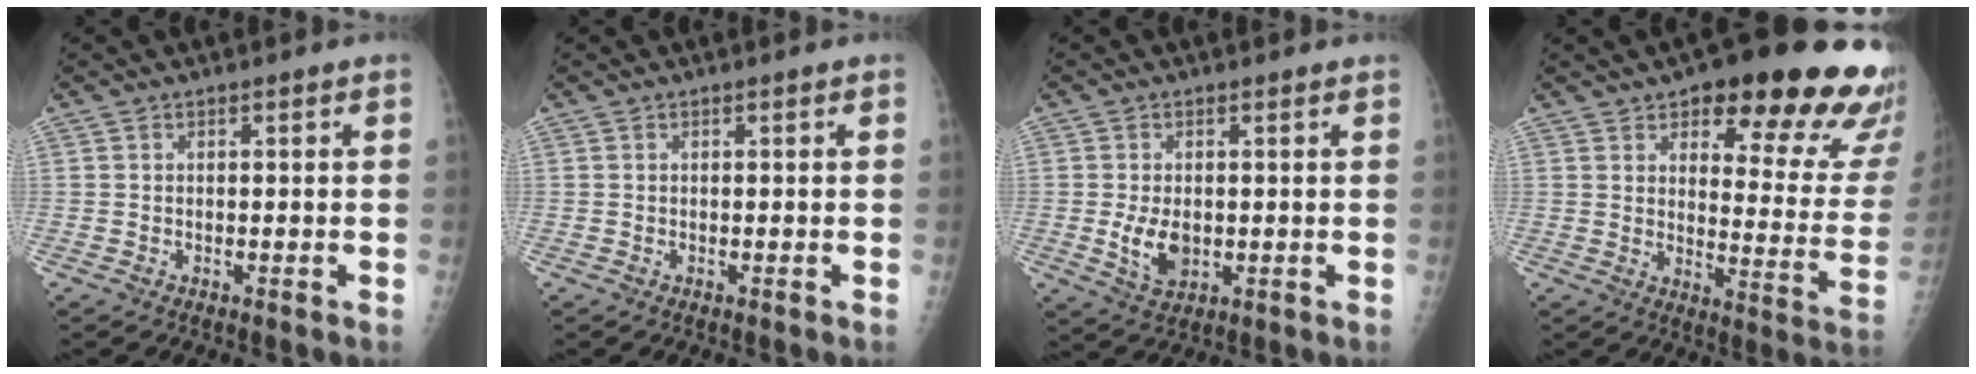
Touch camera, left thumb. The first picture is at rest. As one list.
[{"total": 0.0}, {"total": 5.6, "force": [-0.2, 3.6, 4.3], "torque": [-0.071, -0.010, 0.008]}, {"total": 24.0, "force": [15.4, 8.0, 16.6], "torque": [-0.155, -0.071, 0.190]}]